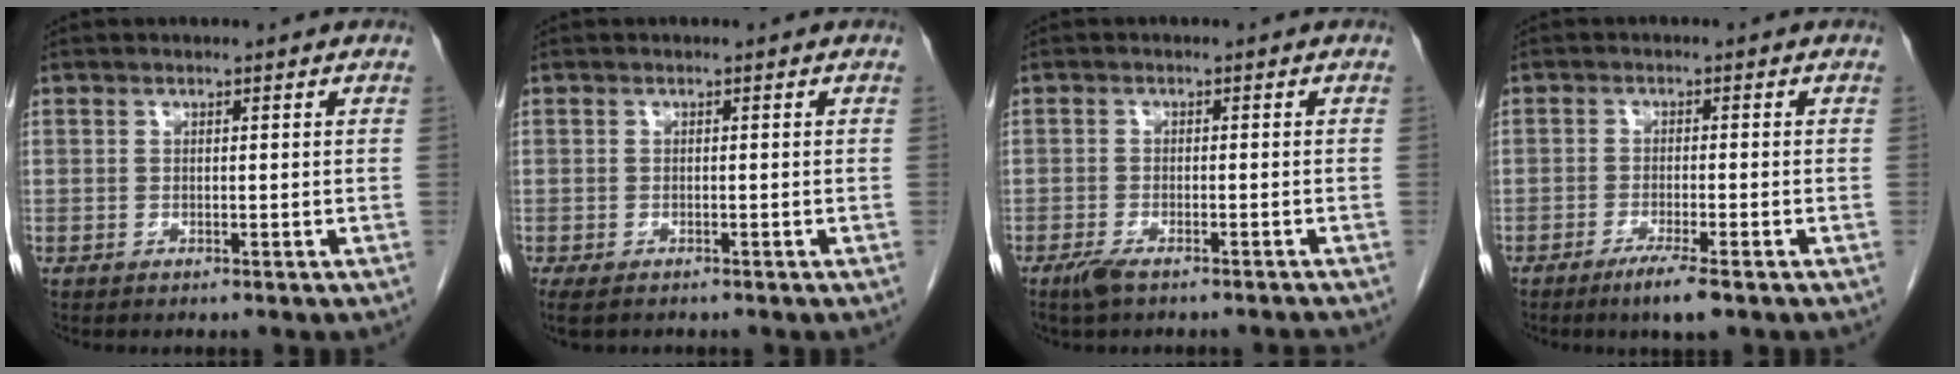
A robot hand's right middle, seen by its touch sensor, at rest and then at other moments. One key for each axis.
{"total": 3.4, "fx": -2.6, "fy": 1.3, "fz": 1.7, "tx": -0.033, "ty": -0.010, "tz": -0.039}
{"total": 4.2, "fx": -3.5, "fy": 0.8, "fz": 2.3, "tx": -0.037, "ty": -0.008, "tz": -0.059}
{"total": 4.5, "fx": -2.9, "fy": 0.0, "fz": 3.4, "tx": -0.061, "ty": -0.012, "tz": -0.051}